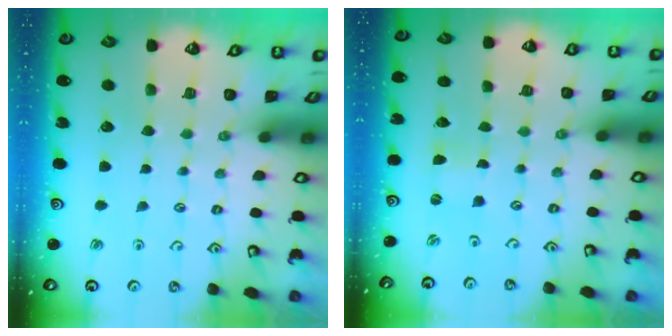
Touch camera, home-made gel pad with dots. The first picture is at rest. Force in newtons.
{"total": 0.0}